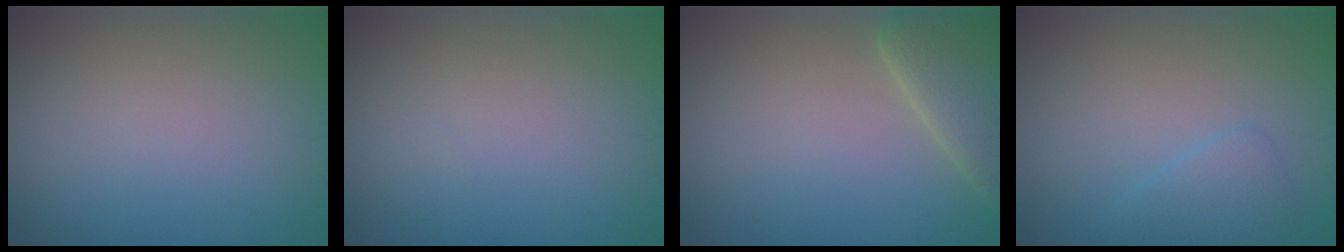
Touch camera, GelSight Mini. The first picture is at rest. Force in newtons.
{"total": 0.0}
{"total": 4.4, "press": 4.4, "slide": 0.6}
{"total": 2.0, "press": 2.0, "slide": 0.2}